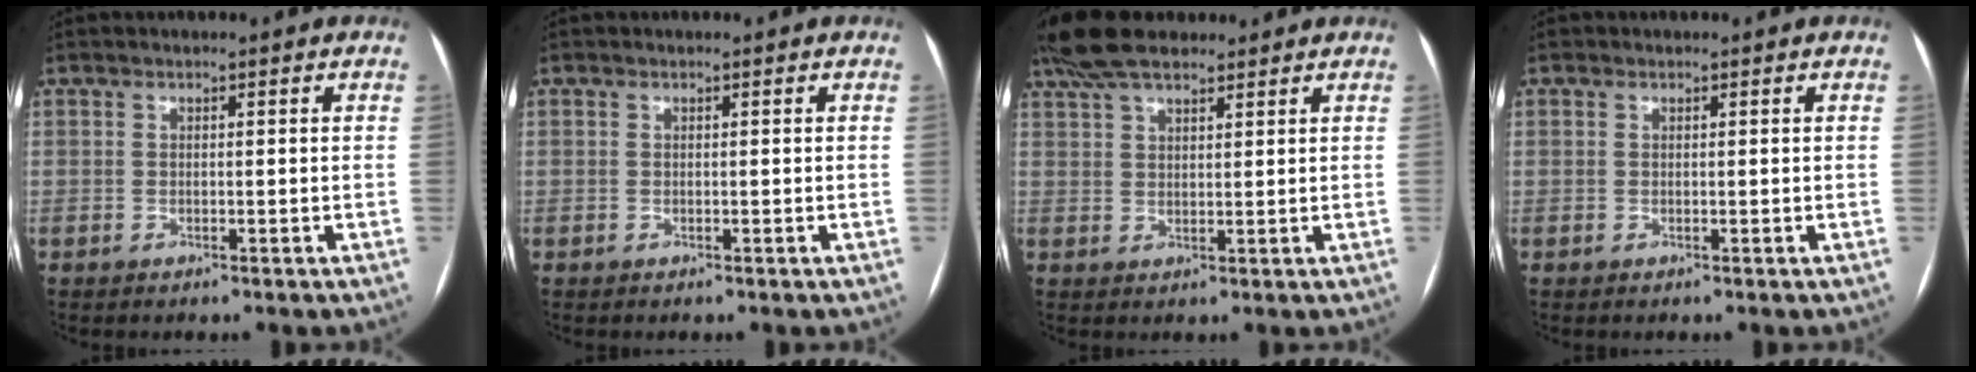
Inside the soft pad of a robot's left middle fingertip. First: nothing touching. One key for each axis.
{"total": 0.0}
{"total": 10.0, "fx": 8.0, "fy": 3.2, "fz": 5.1, "tx": -0.097, "ty": 0.040, "tz": 0.145}
{"total": 0.5, "fx": -0.2, "fy": -0.4, "fz": -0.3, "tx": 0.005, "ty": -0.005, "tz": -0.005}